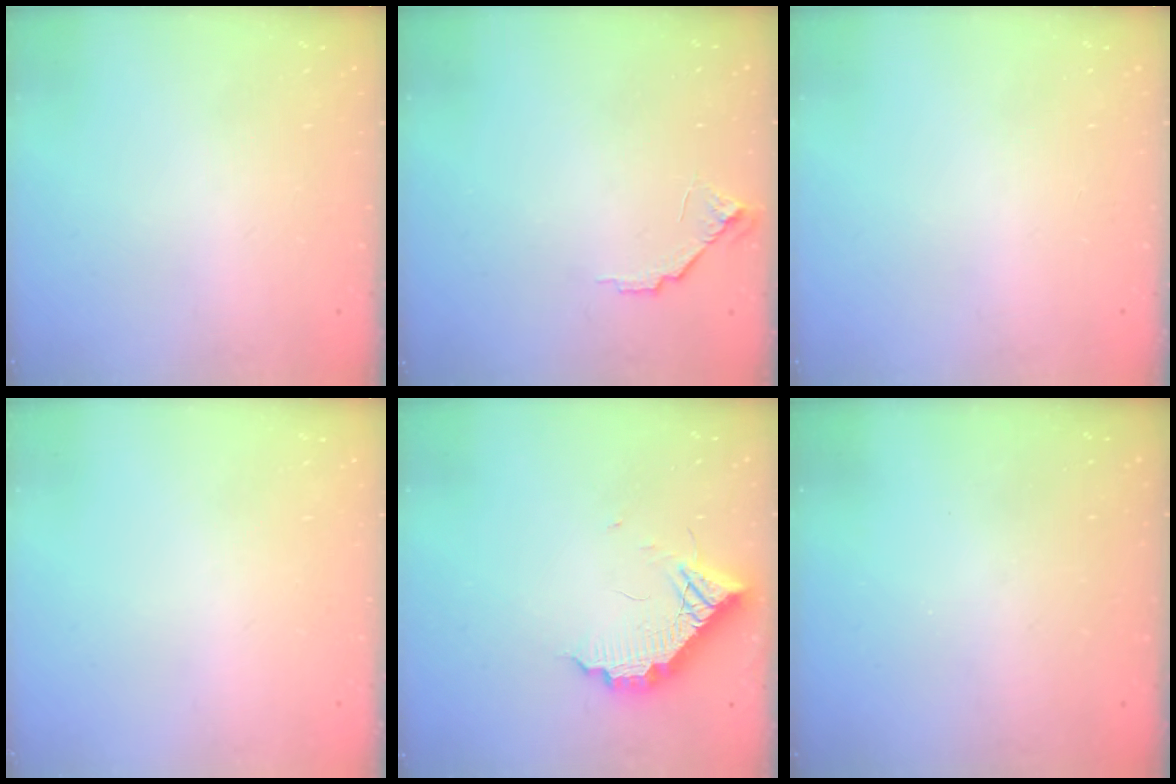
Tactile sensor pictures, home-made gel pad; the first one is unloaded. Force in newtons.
{"total": 7.2, "press": 7.2, "slide": 0.6}
{"total": 0.0}
{"total": 0.0}
{"total": 11.1, "press": 11.1, "slide": 0.5}
{"total": 3.1, "press": 3.1, "slide": 0.1}